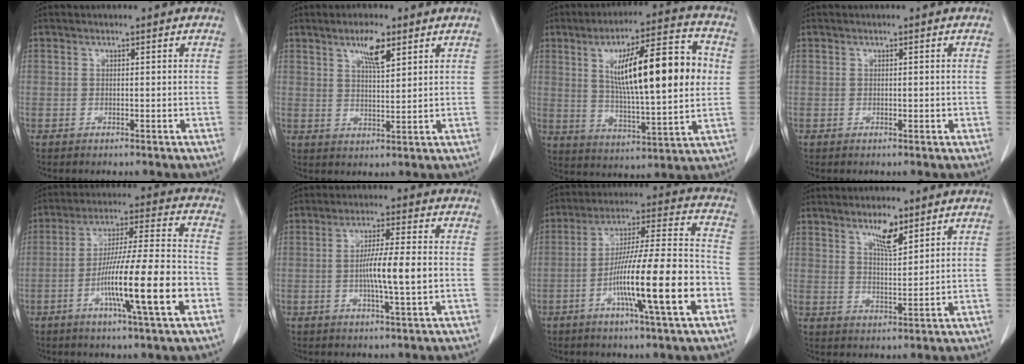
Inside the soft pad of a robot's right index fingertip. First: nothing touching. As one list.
[{"total": 5.1, "force": [3.0, 1.1, 4.0], "torque": [-0.073, 0.001, 0.053]}, {"total": 18.9, "force": [3.7, 3.1, 18.3], "torque": [-0.296, 0.015, 0.059]}, {"total": 0.9, "force": [0.1, 0.6, 0.6], "torque": [-0.003, 0.001, 0.004]}, {"total": 16.3, "force": [-5.3, 0.3, 15.4], "torque": [-0.265, -0.007, -0.089]}, {"total": 7.5, "force": [-1.0, 0.0, 7.5], "torque": [-0.133, -0.001, -0.018]}, {"total": 18.0, "force": [-5.9, 0.6, 16.9], "torque": [-0.282, -0.002, -0.097]}, {"total": 4.9, "force": [3.4, 1.2, 3.3], "torque": [-0.063, -0.003, 0.062]}]